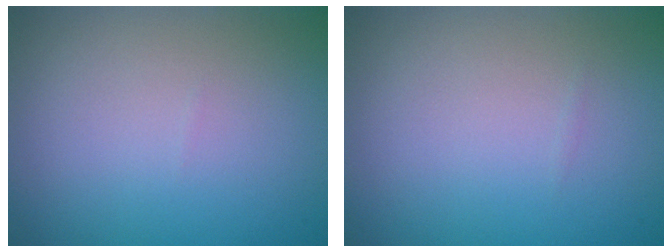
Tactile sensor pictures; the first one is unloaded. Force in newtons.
{"total": 0.0}